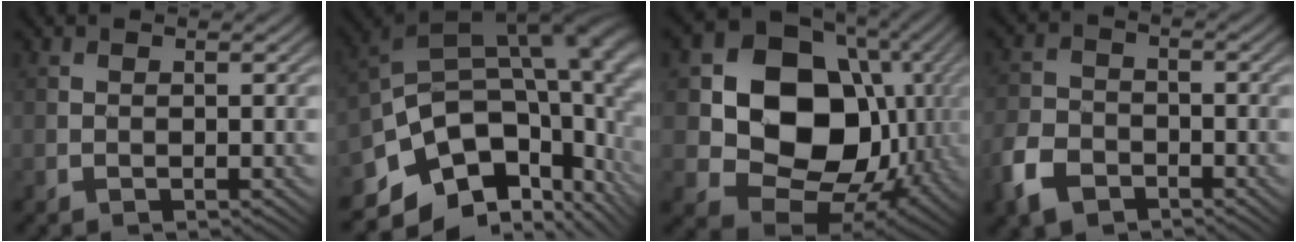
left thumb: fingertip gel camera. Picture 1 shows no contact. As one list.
[{"total": 16.9, "force": [-4.9, 11.4, 11.5], "torque": [-0.186, -0.029, -0.061]}, {"total": 17.3, "force": [1.3, 13.6, 10.6], "torque": [-0.191, -0.032, 0.035]}, {"total": 5.9, "force": [-3.7, 3.8, 2.7], "torque": [-0.071, -0.008, -0.084]}]